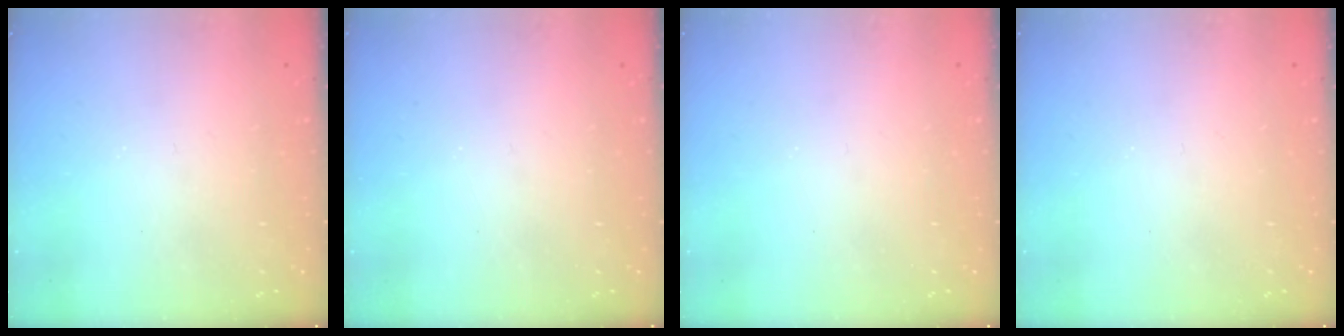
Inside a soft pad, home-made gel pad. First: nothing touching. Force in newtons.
{"total": 0.0}
{"total": 0.0}
{"total": 0.0}